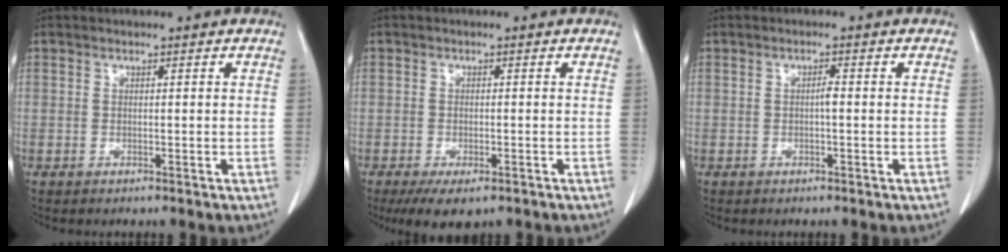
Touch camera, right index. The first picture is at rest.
{"total": 4.8, "force": [-3.2, 2.2, 2.9], "torque": [-0.045, -0.008, -0.045]}
{"total": 1.1, "force": [-0.1, 0.2, 1.1], "torque": [-0.019, 0.002, -0.002]}